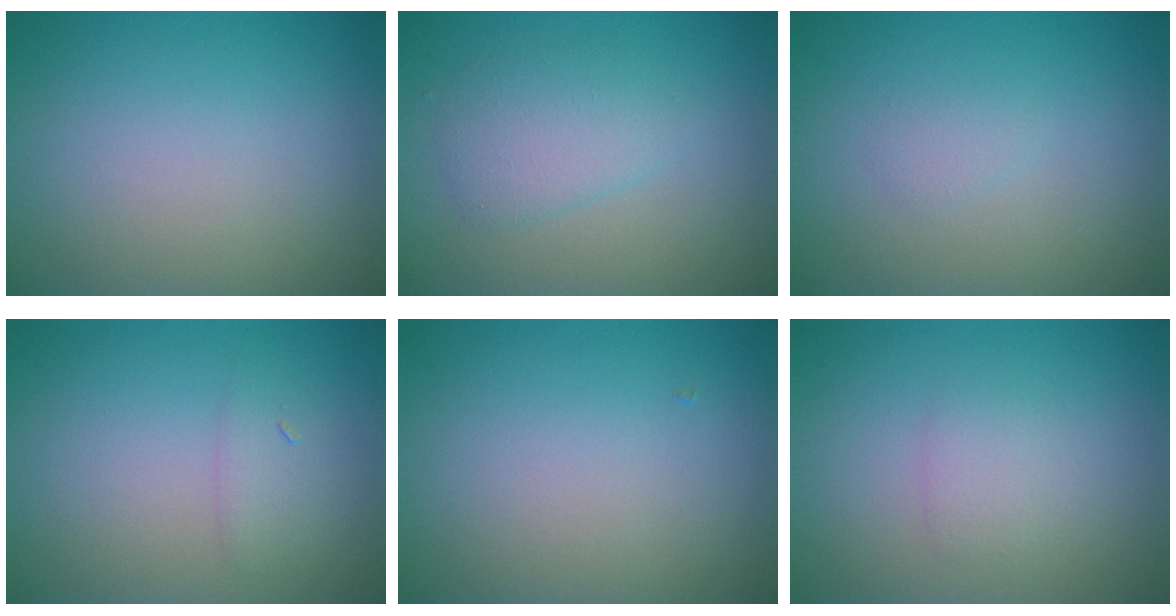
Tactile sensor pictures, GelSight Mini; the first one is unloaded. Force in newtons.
{"total": 2.6, "press": 2.6, "slide": 0.1}
{"total": 0.7, "press": 0.7, "slide": 0.1}
{"total": 1.3, "press": 1.3, "slide": 0.1}
{"total": 0.0}
{"total": 1.4, "press": 1.4, "slide": 0.0}